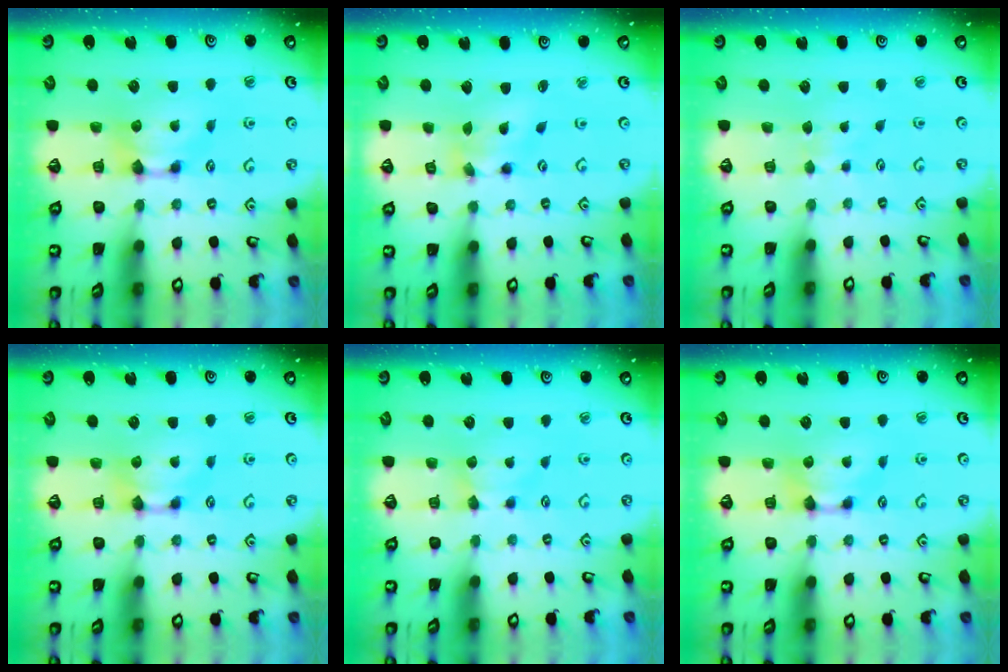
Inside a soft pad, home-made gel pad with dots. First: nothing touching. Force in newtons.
{"total": 1.8, "press": 1.1, "slide": 1.4}
{"total": 3.1, "press": 3.1, "slide": 0.3}
{"total": 0.0}
{"total": 2.0, "press": 2.0, "slide": 0.5}
{"total": 0.0}